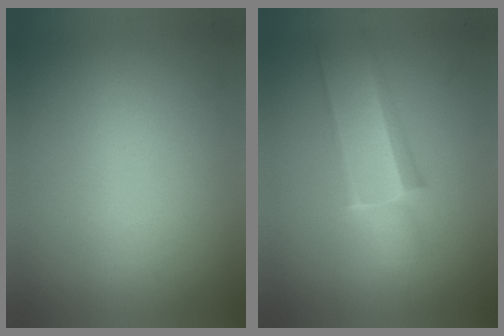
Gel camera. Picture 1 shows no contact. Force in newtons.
{"total": 2.2}